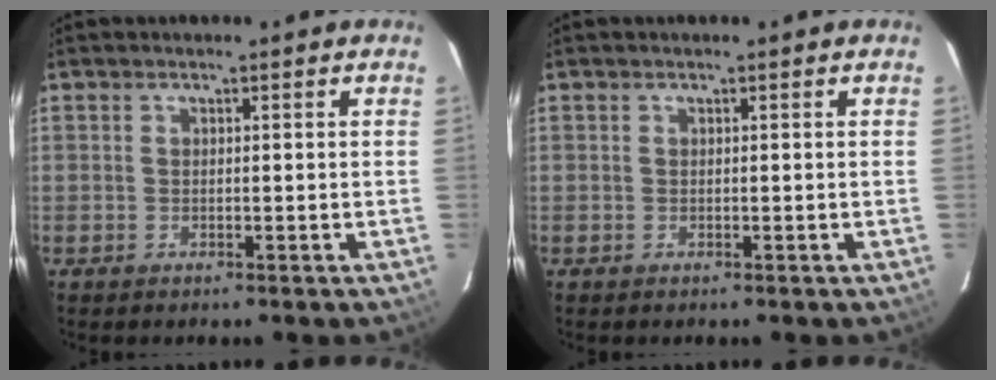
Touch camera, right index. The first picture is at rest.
{"total": 0.0}